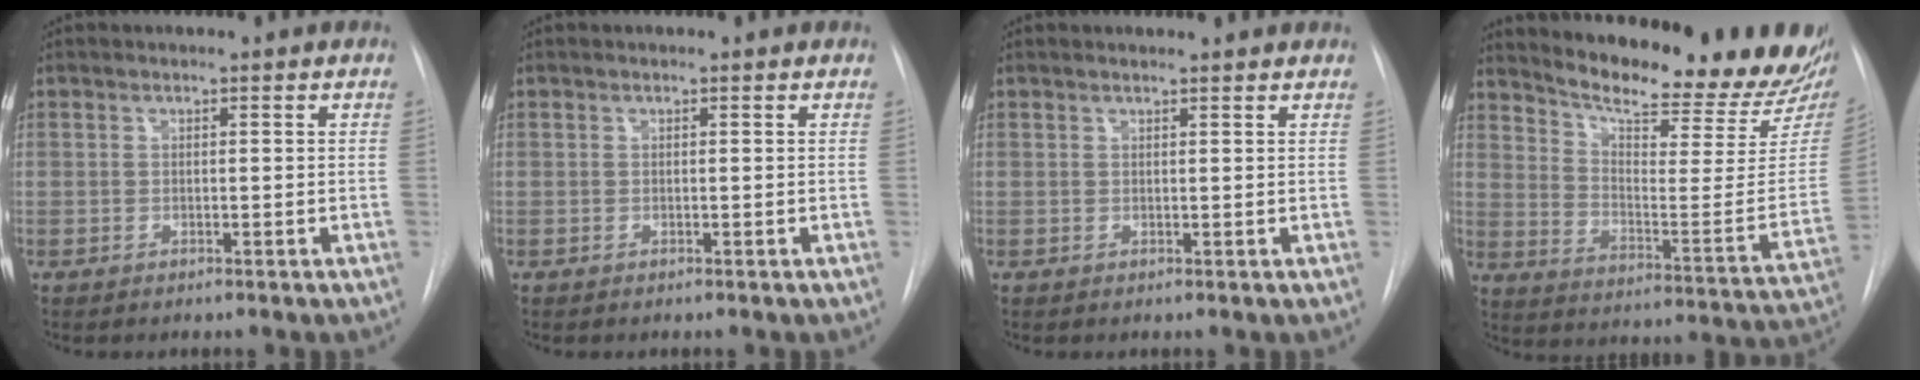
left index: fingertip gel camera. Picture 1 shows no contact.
{"total": 0.0}
{"total": 3.0, "force": [2.9, 0.3, 0.7], "torque": [-0.015, 0.015, 0.031]}
{"total": 24.7, "force": [22.3, 4.3, 9.7], "torque": [-0.150, -0.091, 0.286]}